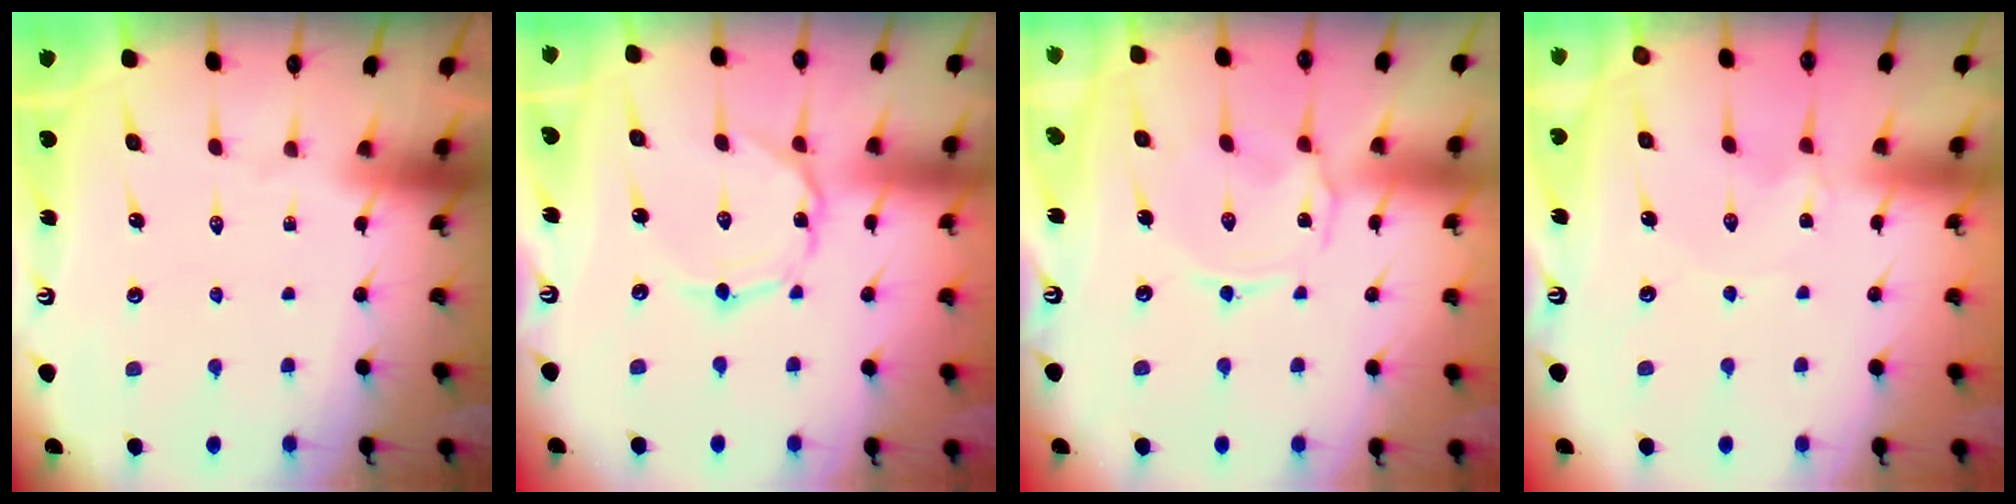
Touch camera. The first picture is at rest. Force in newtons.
{"total": 1.0, "press": 0.9, "slide": 0.3}
{"total": 2.0, "press": 2.0, "slide": 0.5}
{"total": 0.0}